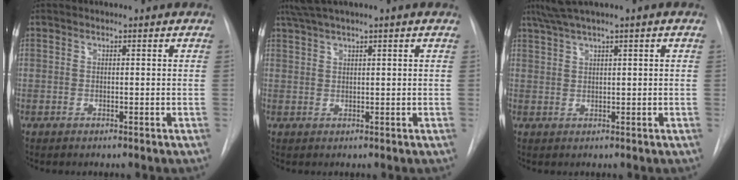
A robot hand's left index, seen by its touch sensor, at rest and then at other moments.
{"total": 4.3, "force": [2.9, -1.0, 3.0], "torque": [-0.059, 0.024, 0.062]}
{"total": 4.1, "force": [2.4, -1.0, 3.2], "torque": [-0.072, 0.016, 0.055]}